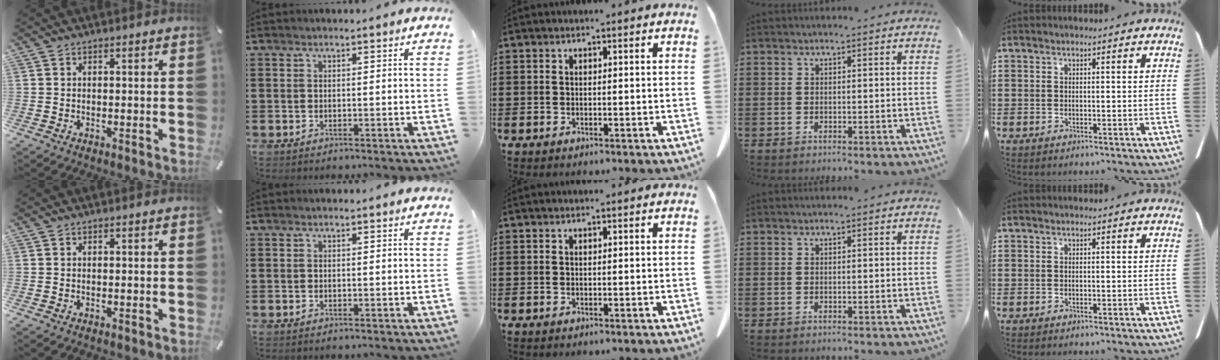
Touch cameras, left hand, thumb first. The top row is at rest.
{}